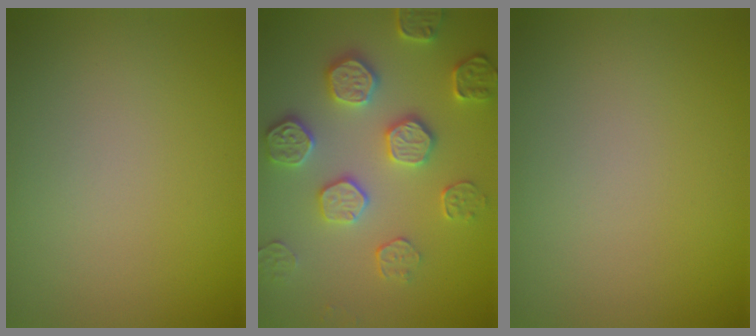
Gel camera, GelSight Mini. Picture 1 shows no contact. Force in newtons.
{"total": 4.6, "press": 4.2, "slide": 1.7}
{"total": 0.0}